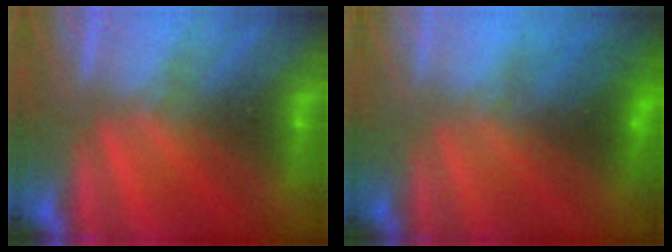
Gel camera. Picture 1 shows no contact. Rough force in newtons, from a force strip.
{"total": 2.9}